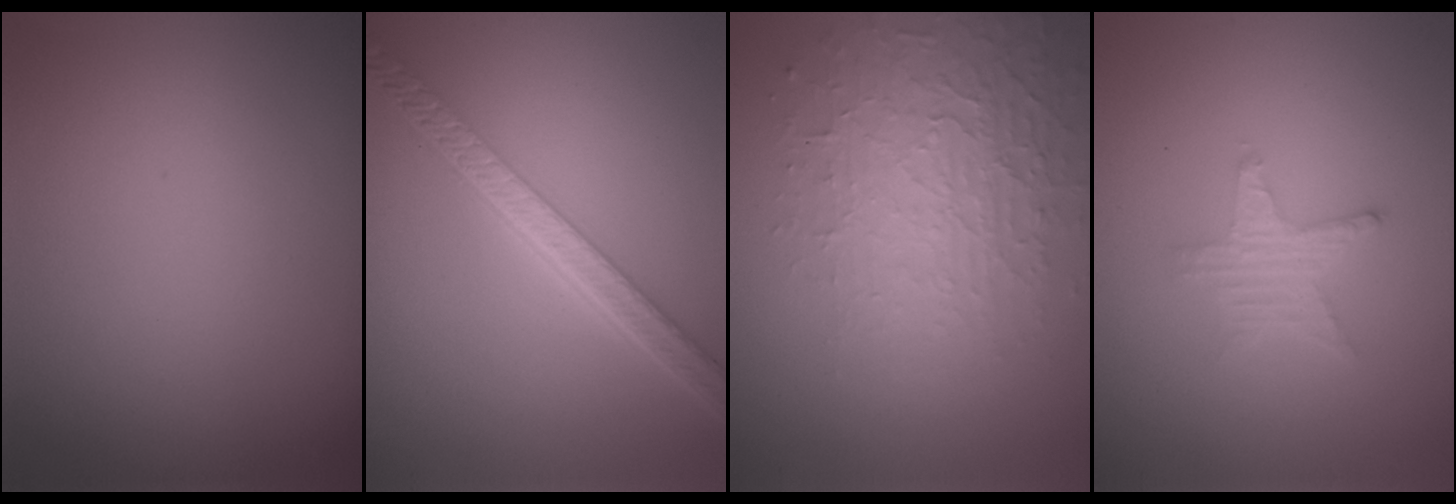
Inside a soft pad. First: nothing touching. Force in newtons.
{"total": 5.8, "press": 4.5, "slide": 3.6}
{"total": 3.7, "press": 3.4, "slide": 1.4}
{"total": 2.3, "press": 2.2, "slide": 0.4}